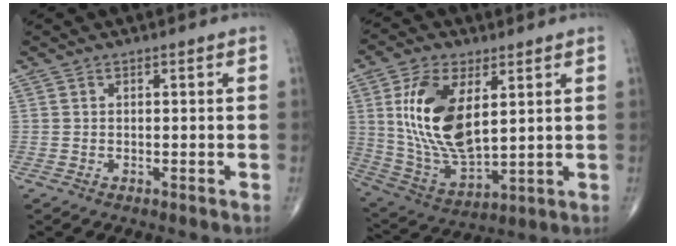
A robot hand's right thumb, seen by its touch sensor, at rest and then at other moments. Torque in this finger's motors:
{"motor_torque": [0.19, 1.54, 1.77, 0.64, 0.20]}